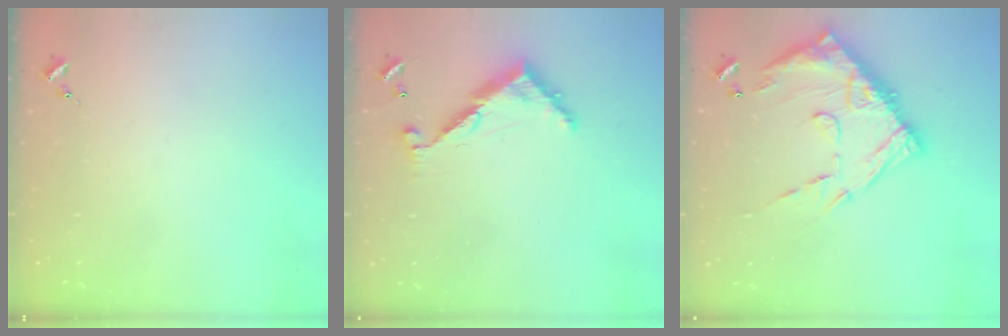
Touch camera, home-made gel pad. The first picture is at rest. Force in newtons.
{"total": 9.0, "press": 9.0, "slide": 0.7}
{"total": 17.5, "press": 17.4, "slide": 2.0}